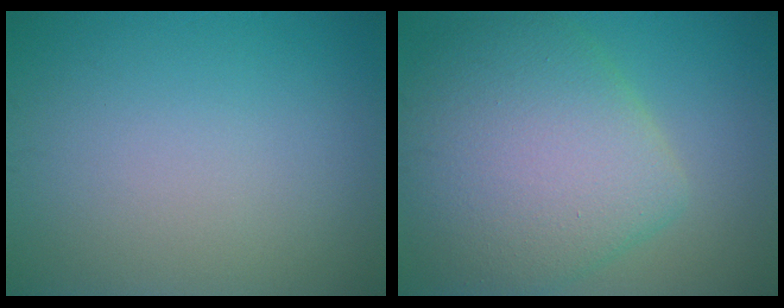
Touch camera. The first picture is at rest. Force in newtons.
{"total": 9.3, "press": 9.3, "slide": 0.6}